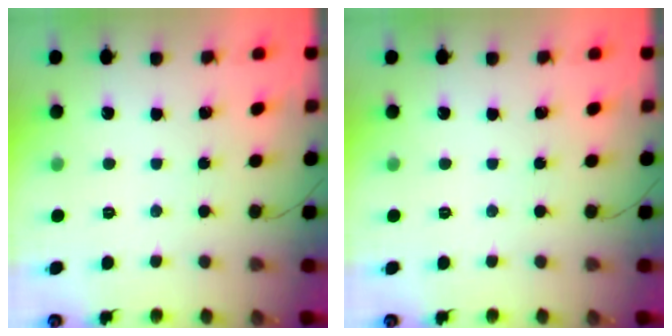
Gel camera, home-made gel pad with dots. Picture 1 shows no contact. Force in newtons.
{"total": 0.0}